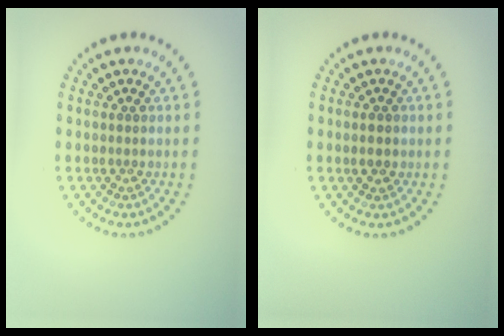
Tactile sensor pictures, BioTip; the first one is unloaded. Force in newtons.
{"total": 1.7, "press": 1.7, "slide": 0.2}